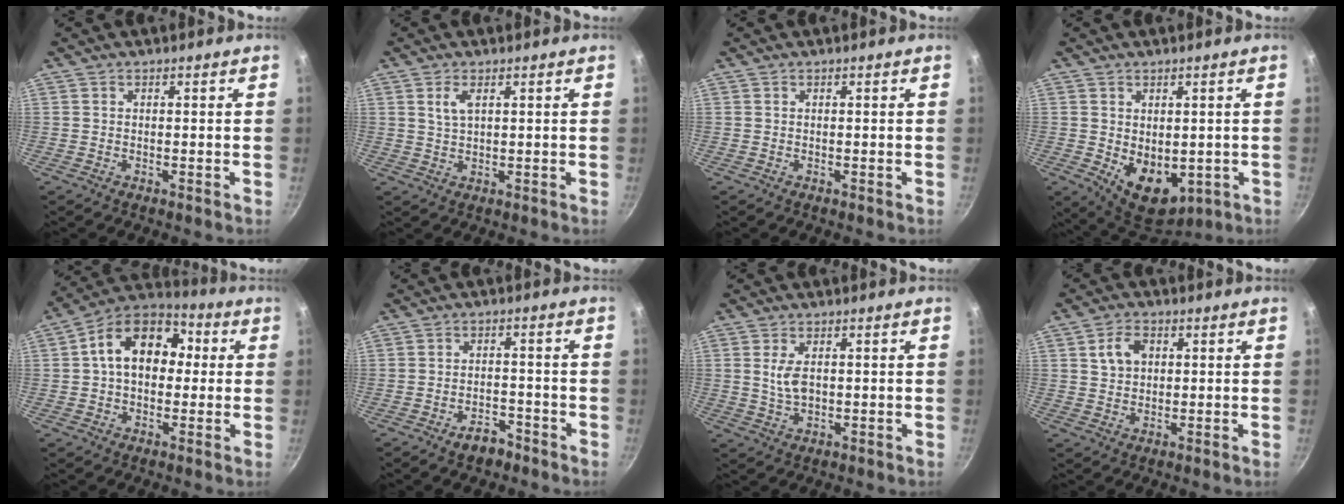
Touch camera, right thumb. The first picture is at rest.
{"total": 3.1, "force": [1.3, 1.5, 2.4], "torque": [-0.044, -0.005, 0.027]}
{"total": 0.0}
{"total": 9.9, "force": [-1.1, 6.9, 7.1], "torque": [-0.078, -0.019, 0.007]}
{"total": 14.5, "force": [1.9, 10.3, 10.1], "torque": [-0.118, 0.034, 0.008]}
{"total": 4.6, "force": [-3.2, 2.4, 2.2], "torque": [-0.019, 0.026, -0.043]}
{"total": 4.6, "force": [0.6, 2.6, 3.7], "torque": [-0.065, -0.002, 0.014]}
{"total": 5.4, "force": [1.5, 4.0, 3.3], "torque": [-0.043, 0.005, 0.025]}